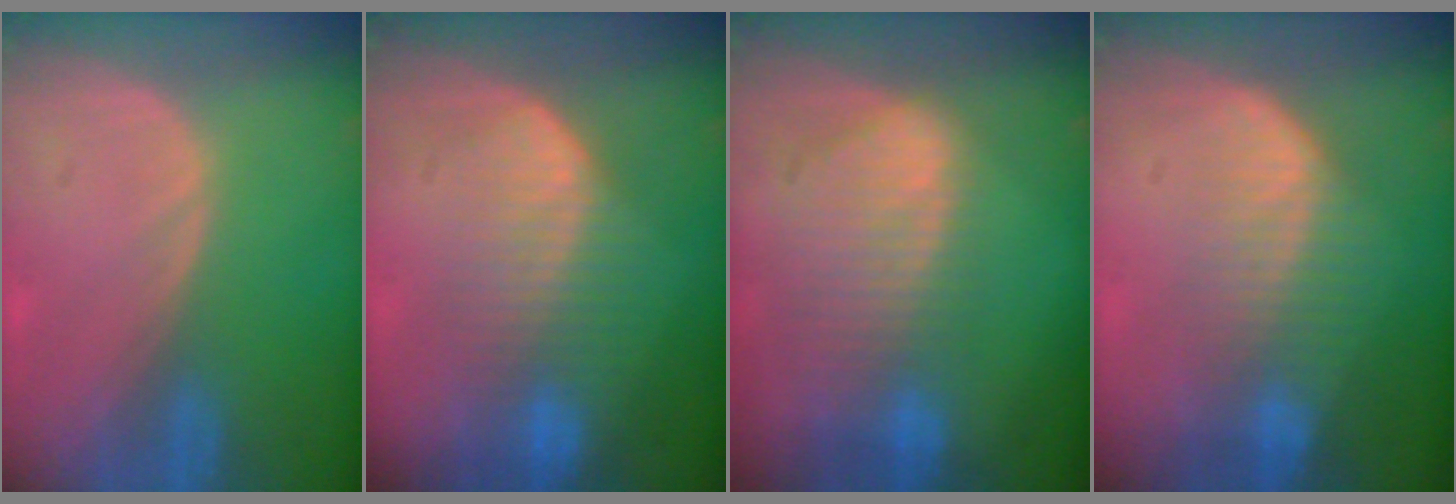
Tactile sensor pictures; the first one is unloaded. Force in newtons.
{"total": 7.3, "press": 7.1, "slide": 1.7}
{"total": 9.2, "press": 8.1, "slide": 4.4}
{"total": 7.2, "press": 6.6, "slide": 2.9}